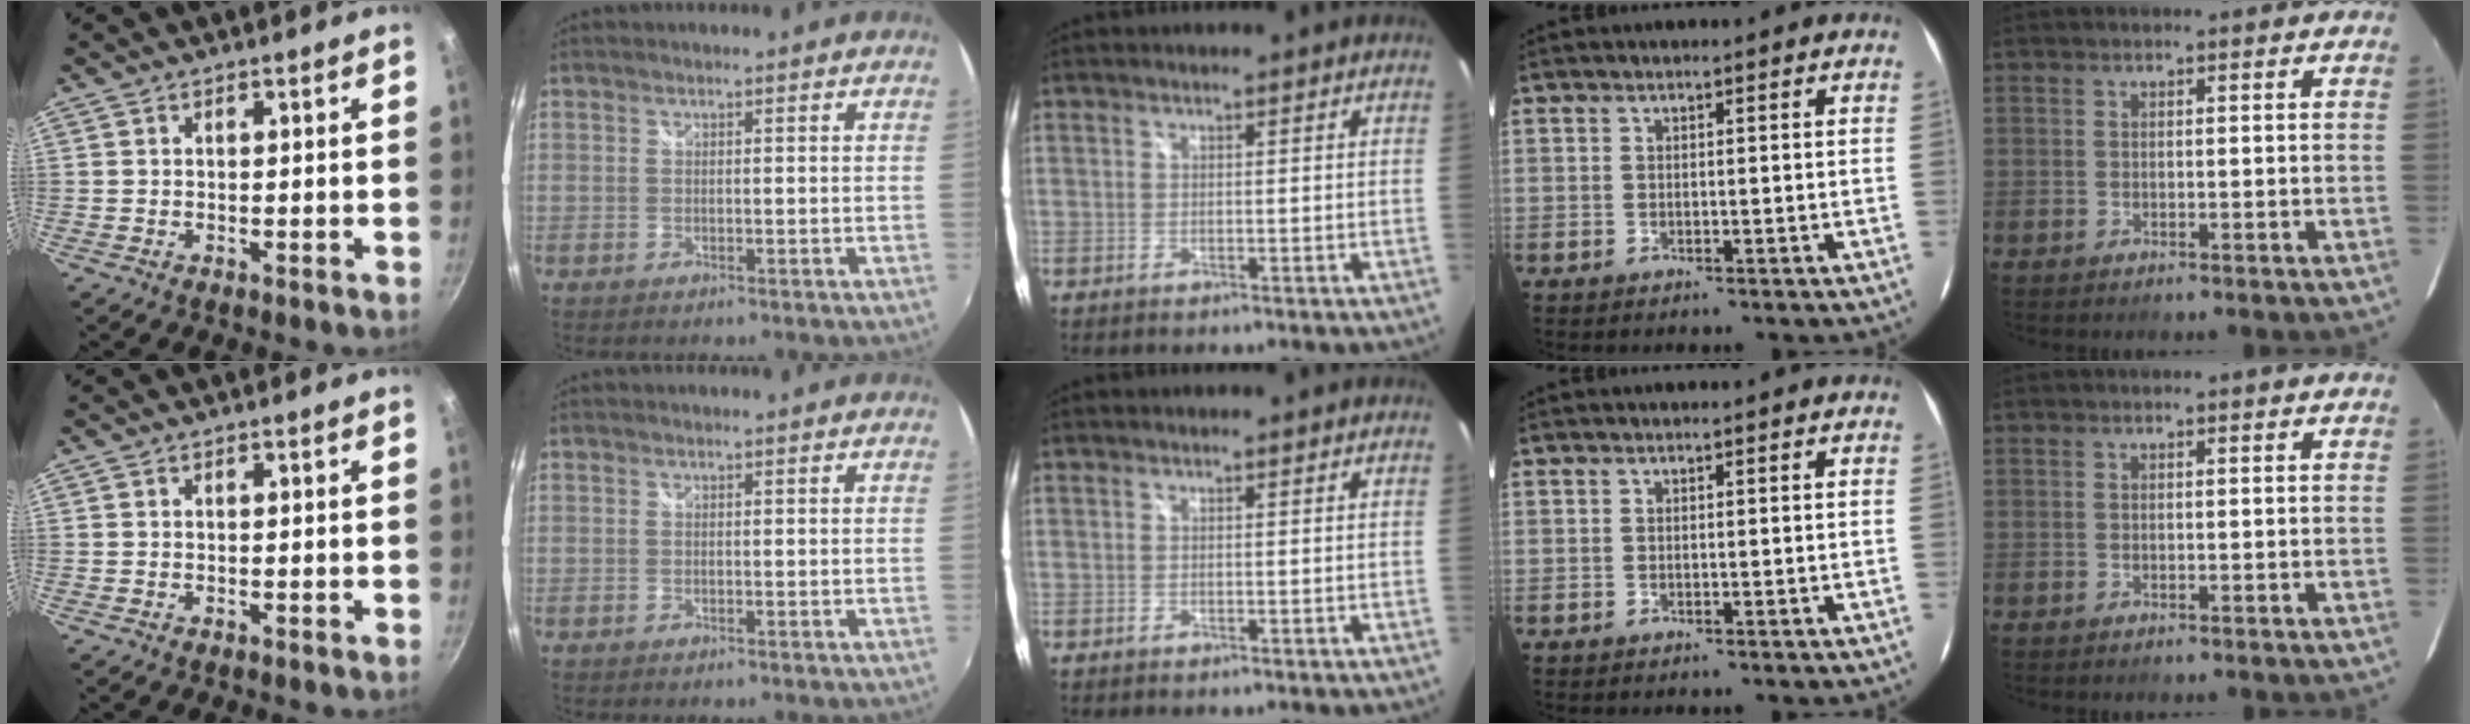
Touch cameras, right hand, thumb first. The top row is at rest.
{}